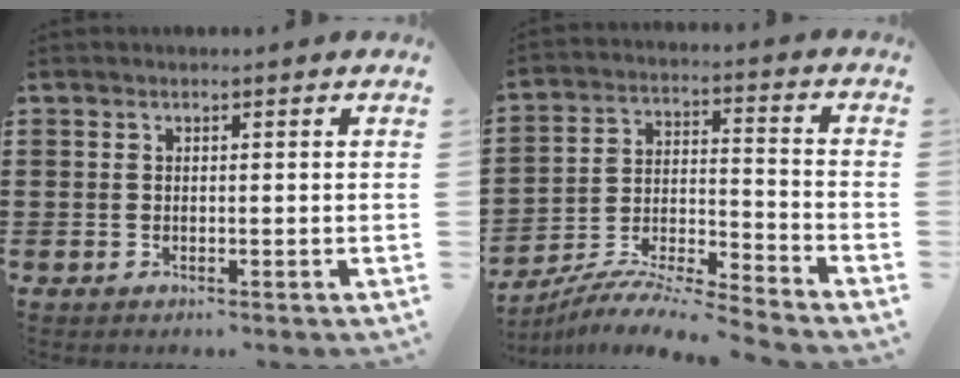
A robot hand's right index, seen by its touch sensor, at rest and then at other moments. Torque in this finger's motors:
{"motor_torque": [1.08, 1.06, 0.13, 0.01]}